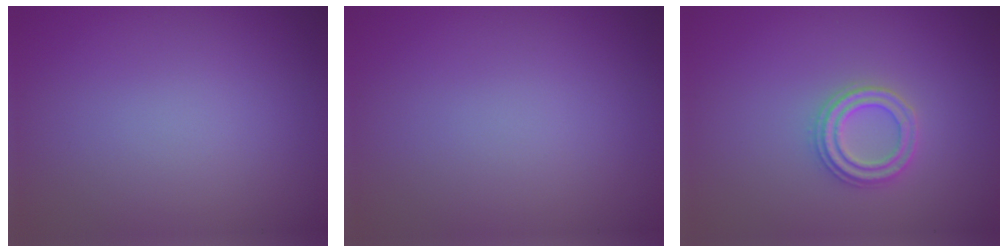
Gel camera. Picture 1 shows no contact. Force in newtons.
{"total": 0.0}
{"total": 2.3, "press": 2.3, "slide": 0.2}